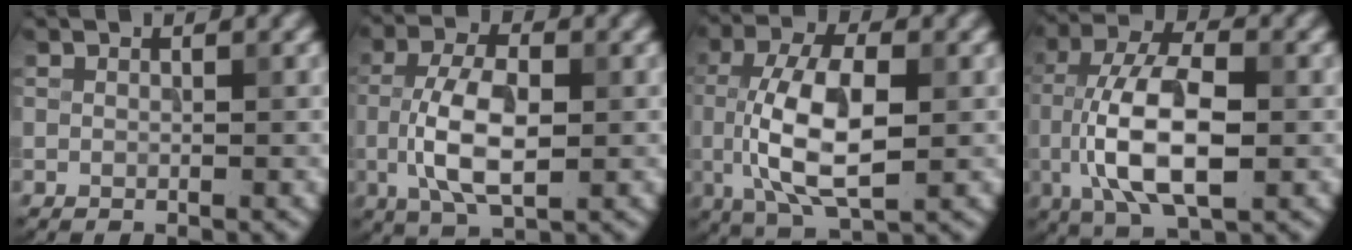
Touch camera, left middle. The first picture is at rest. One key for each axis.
{"total": 6.8, "fx": -0.9, "fy": 3.1, "fz": 5.9, "tx": -0.129, "ty": 0.000, "tz": -0.016}
{"total": 8.9, "fx": -0.5, "fy": 4.0, "fz": 7.9, "tx": -0.161, "ty": 0.000, "tz": -0.008}
{"total": 9.9, "fx": -1.5, "fy": 4.3, "fz": 8.7, "tx": -0.166, "ty": 0.011, "tz": -0.032}